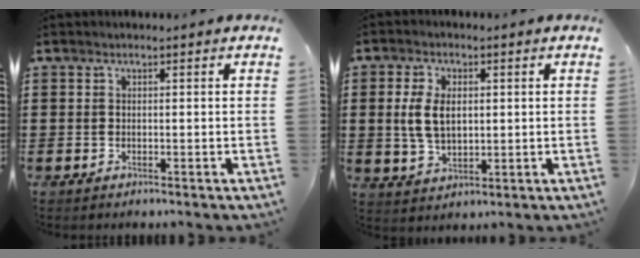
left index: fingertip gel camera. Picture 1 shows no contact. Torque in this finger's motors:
{"motor_torque": [1.35, -0.09, 0.39, 0.17]}